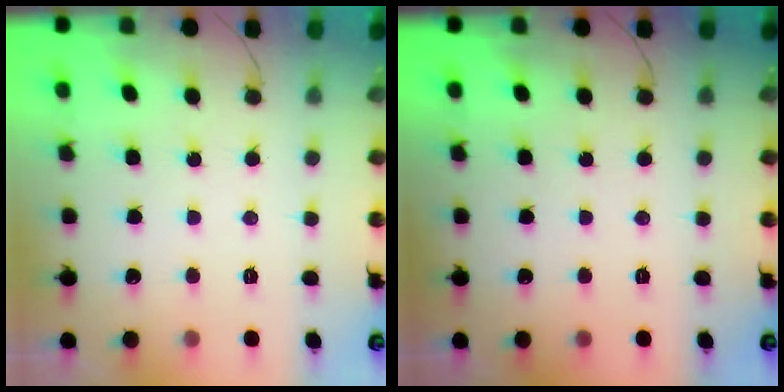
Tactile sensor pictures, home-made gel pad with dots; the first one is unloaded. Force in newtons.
{"total": 0.0}